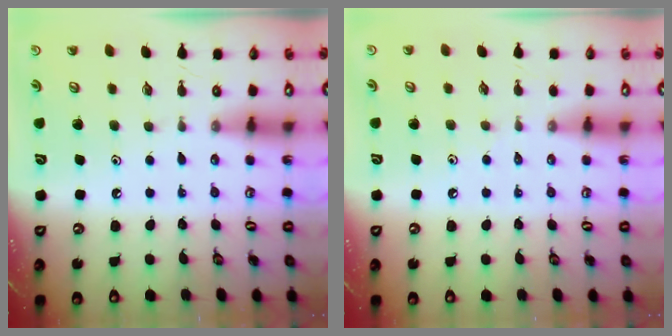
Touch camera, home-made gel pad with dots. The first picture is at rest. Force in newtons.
{"total": 1.8, "press": 1.7, "slide": 0.4}